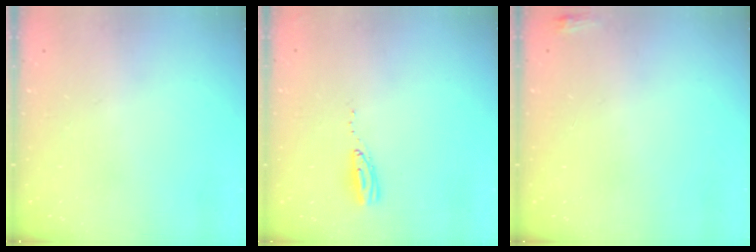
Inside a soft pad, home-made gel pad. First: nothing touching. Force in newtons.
{"total": 5.0, "press": 5.0, "slide": 0.5}
{"total": 3.2, "press": 2.9, "slide": 1.3}